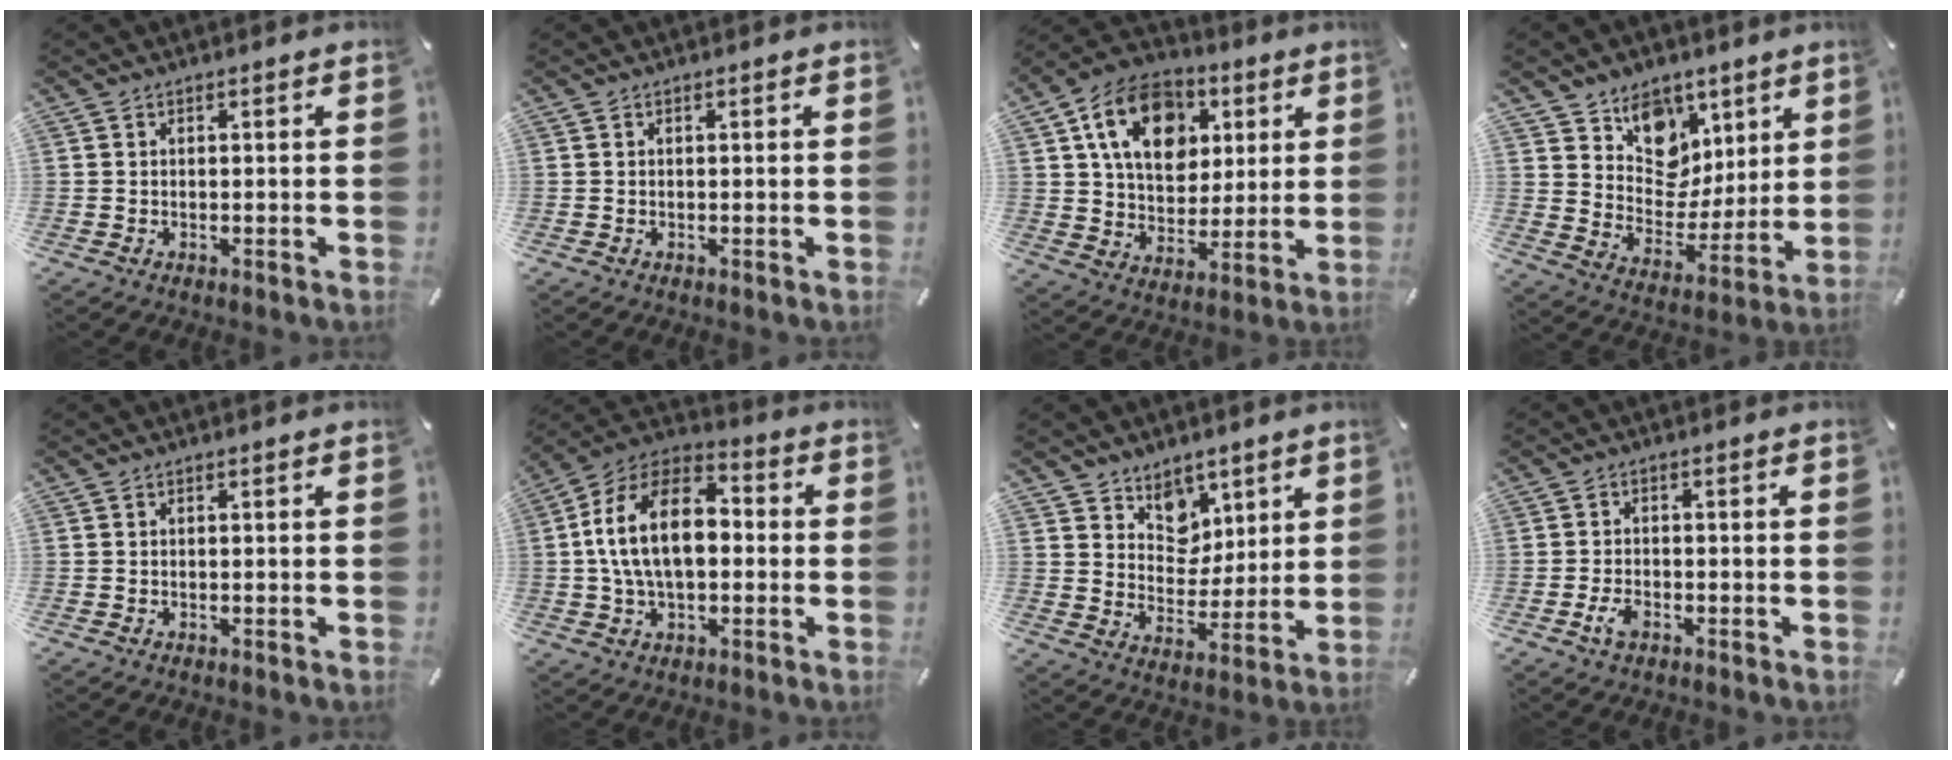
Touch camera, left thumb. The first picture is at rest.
{"total": 0.0}
{"total": 15.8, "force": [6.3, 12.1, 7.9], "torque": [-0.129, -0.007, 0.121]}
{"total": 11.5, "force": [5.7, 9.6, 2.7], "torque": [-0.033, -0.054, 0.110]}
{"total": 0.0}
{"total": 16.6, "force": [0.0, 10.5, 12.9], "torque": [-0.266, 0.016, -0.004]}
{"total": 8.7, "force": [5.2, 6.9, 0.9], "torque": [-0.015, -0.046, 0.099]}
{"total": 3.2, "force": [-1.6, 1.7, 2.1], "torque": [-0.047, 0.003, -0.031]}